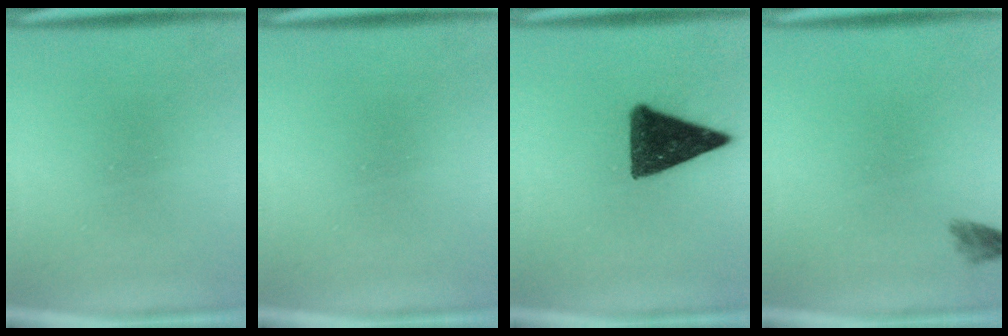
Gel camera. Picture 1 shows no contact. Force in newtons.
{"total": 0.0}
{"total": 11.5}
{"total": 1.6}